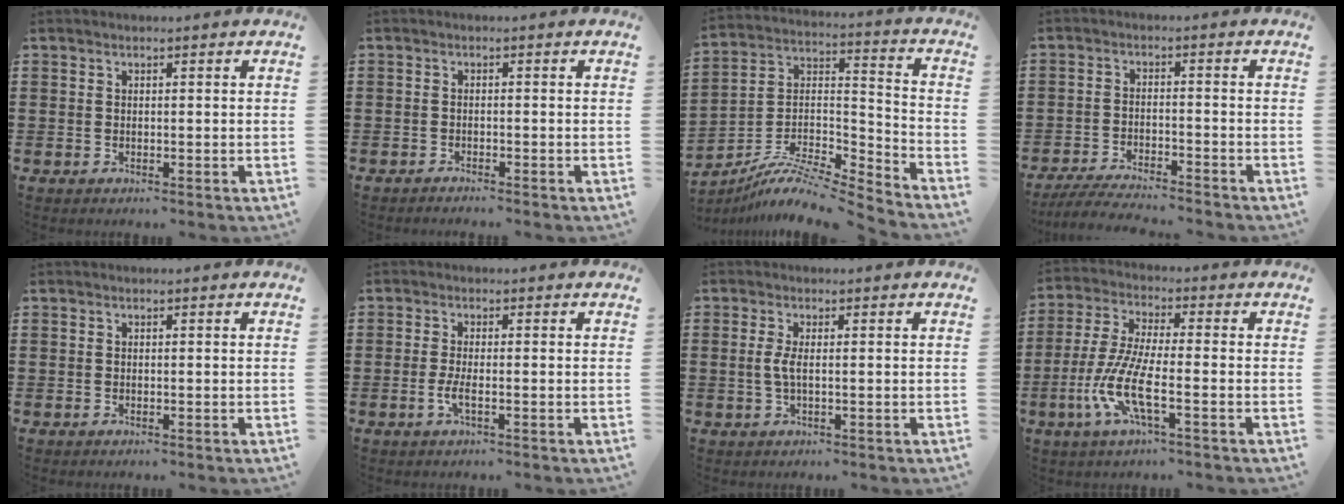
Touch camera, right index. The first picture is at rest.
{"total": 0.9, "force": [-0.9, 0.0, 0.0], "torque": [-0.002, 0.001, -0.019]}
{"total": 8.5, "force": [-7.4, 1.8, 3.9], "torque": [-0.081, 0.006, -0.152]}
{"total": 4.4, "force": [-4.2, 0.1, 1.2], "torque": [-0.026, -0.004, -0.085]}
{"total": 0.0}
{"total": 2.4, "force": [-0.8, 0.3, 2.2], "torque": [-0.053, -0.008, -0.019]}
{"total": 2.5, "force": [0.0, 0.6, 2.4], "torque": [-0.061, -0.006, -0.007]}
{"total": 9.1, "force": [-3.7, 2.0, 8.1], "torque": [-0.196, -0.019, -0.079]}